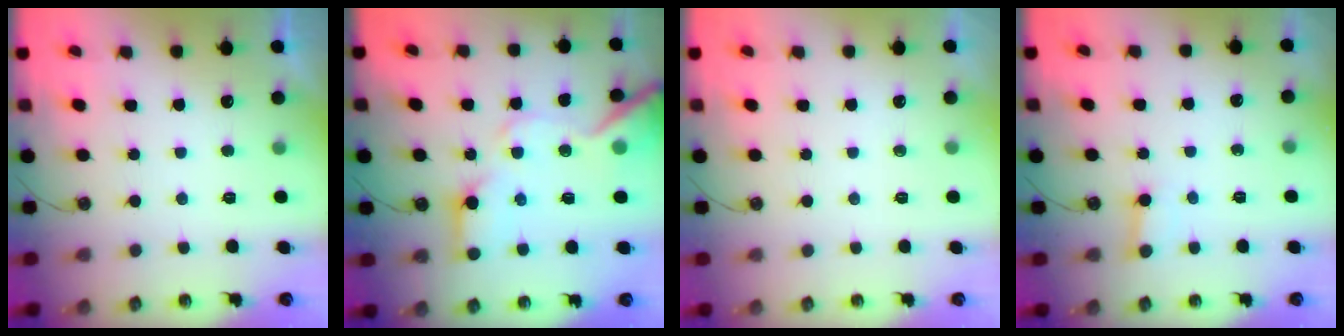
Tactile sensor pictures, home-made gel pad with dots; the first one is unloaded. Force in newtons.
{"total": 14.8, "press": 14.7, "slide": 1.9}
{"total": 0.0}
{"total": 2.9, "press": 2.9, "slide": 0.2}